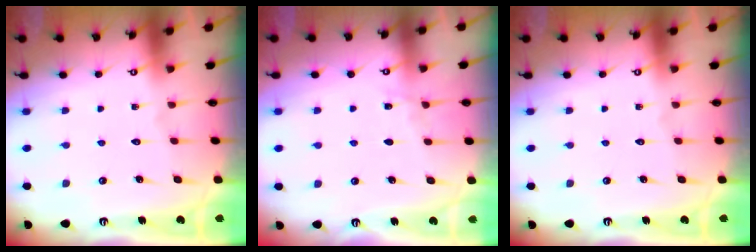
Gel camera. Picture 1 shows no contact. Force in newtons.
{"total": 3.2, "press": 3.2, "slide": 0.4}
{"total": 0.0}